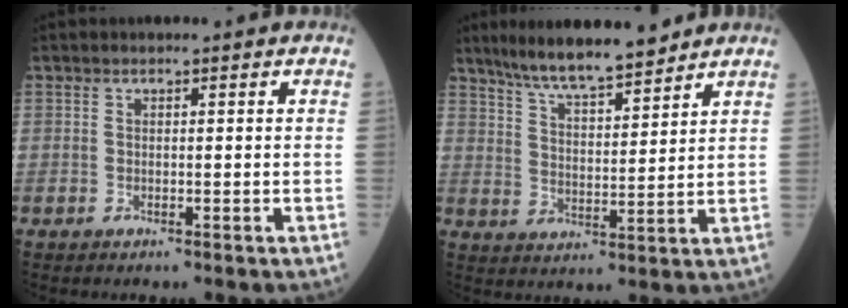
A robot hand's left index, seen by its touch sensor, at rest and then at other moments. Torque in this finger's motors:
{"motor_torque": [0.10, -0.45, 0.20, 0.04]}